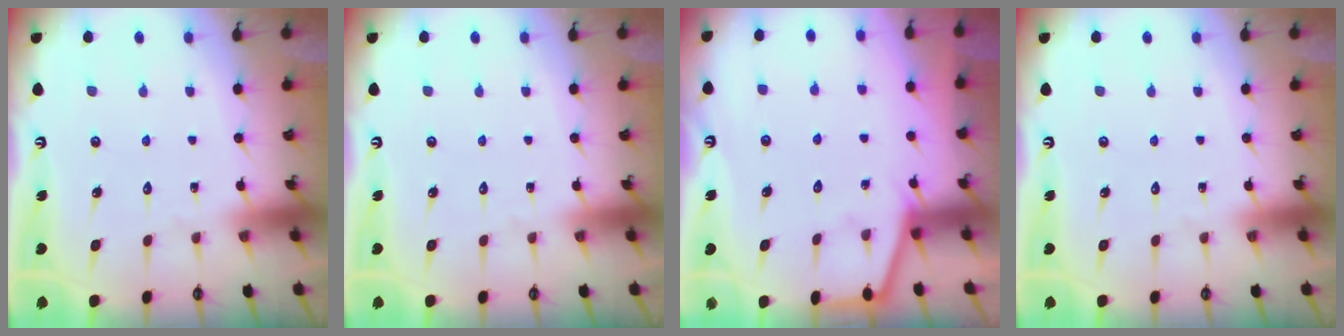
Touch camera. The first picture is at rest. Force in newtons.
{"total": 0.0}
{"total": 4.4, "press": 4.4, "slide": 0.3}
{"total": 0.0}